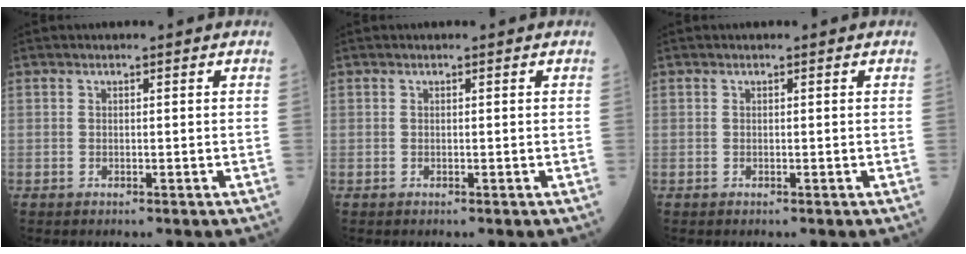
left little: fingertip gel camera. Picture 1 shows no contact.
{"total": 0.0}
{"total": 0.0}